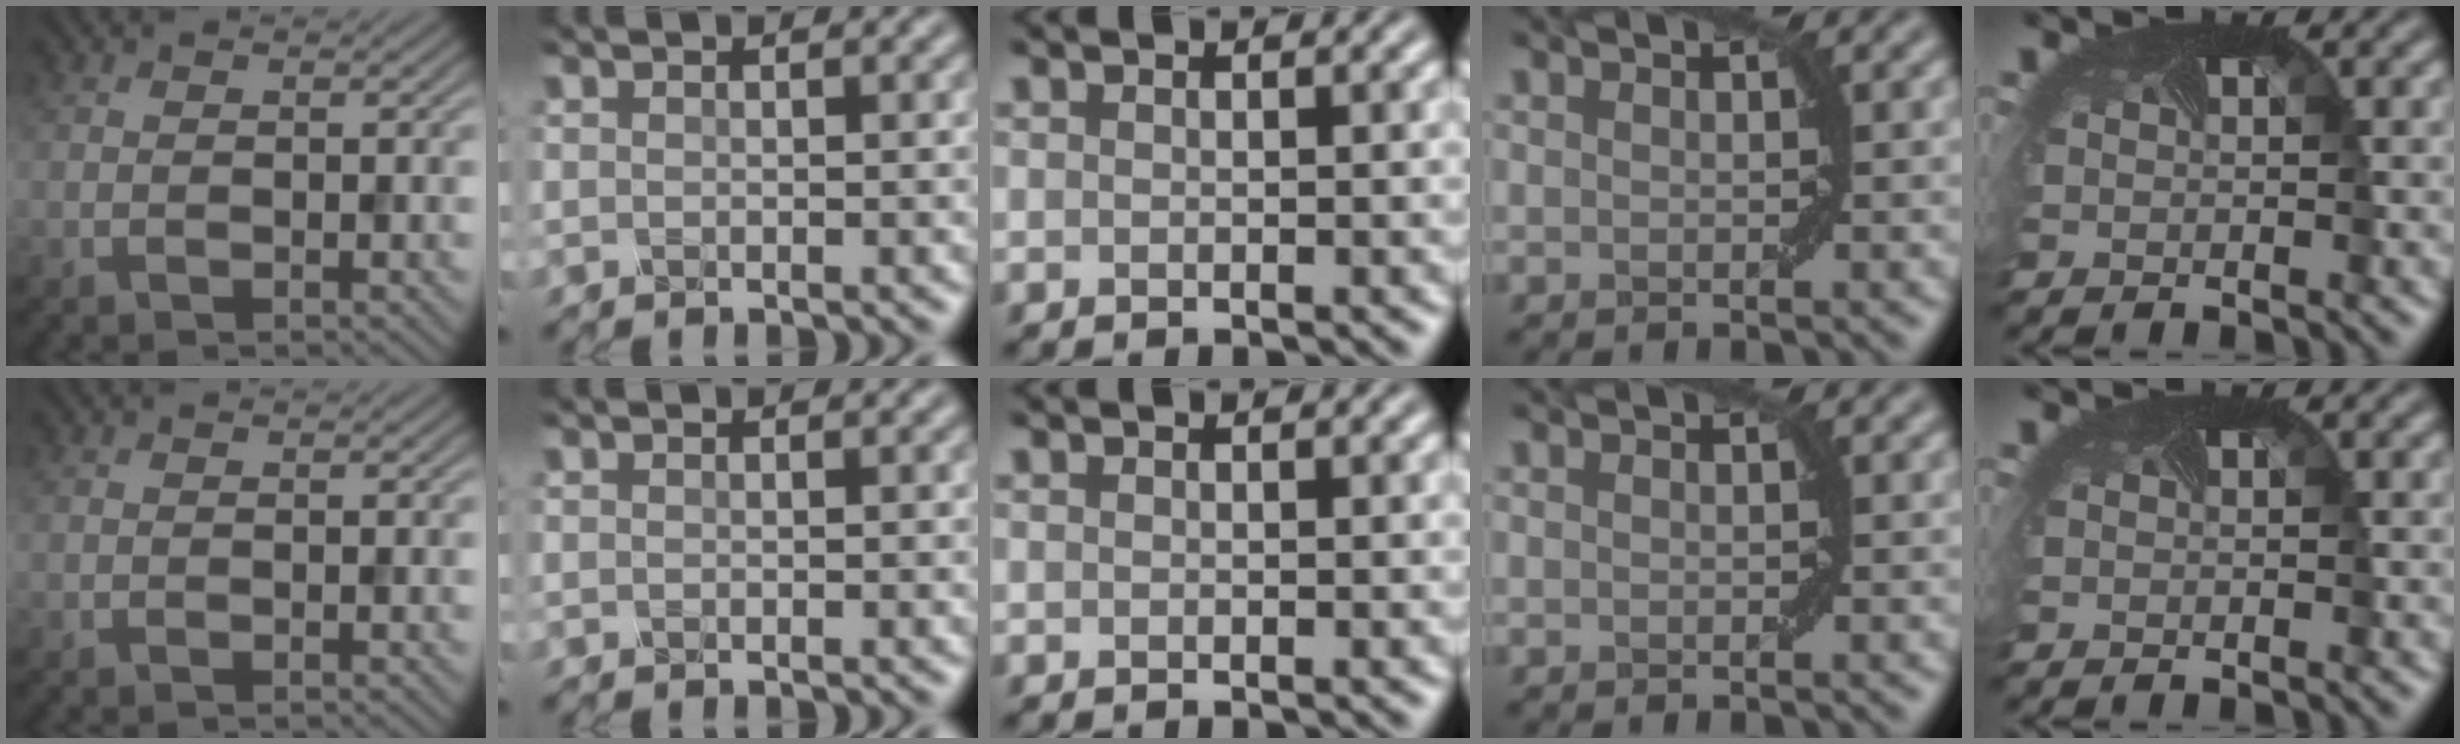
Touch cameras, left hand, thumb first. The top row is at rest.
{}